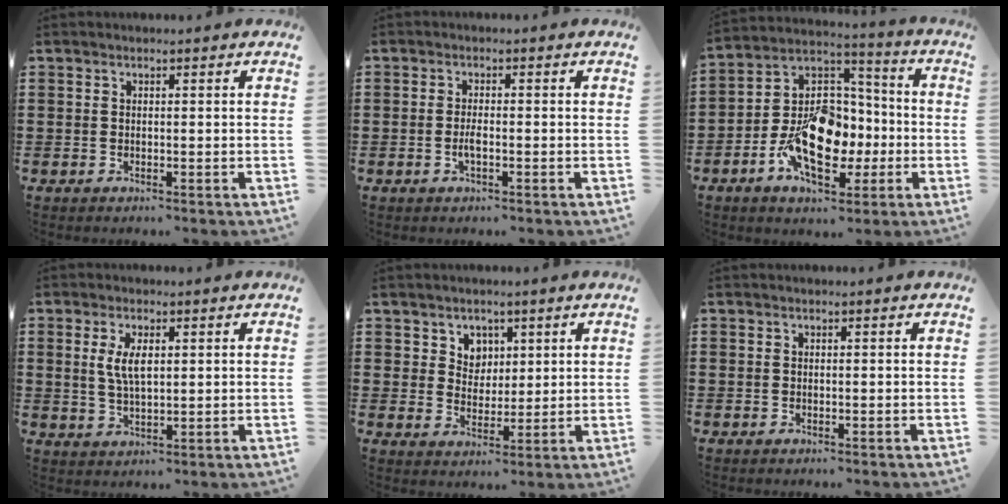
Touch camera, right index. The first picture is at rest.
{"total": 2.0, "force": [-0.7, 0.5, 1.8], "torque": [-0.041, -0.002, -0.014]}
{"total": 14.8, "force": [-4.5, 9.8, 10.1], "torque": [-0.210, 0.006, -0.082]}
{"total": 4.6, "force": [1.1, 1.9, 4.1], "torque": [-0.085, 0.008, 0.017]}
{"total": 4.2, "force": [2.3, 3.5, 0.4], "torque": [-0.021, 0.007, 0.039]}
{"total": 0.0}